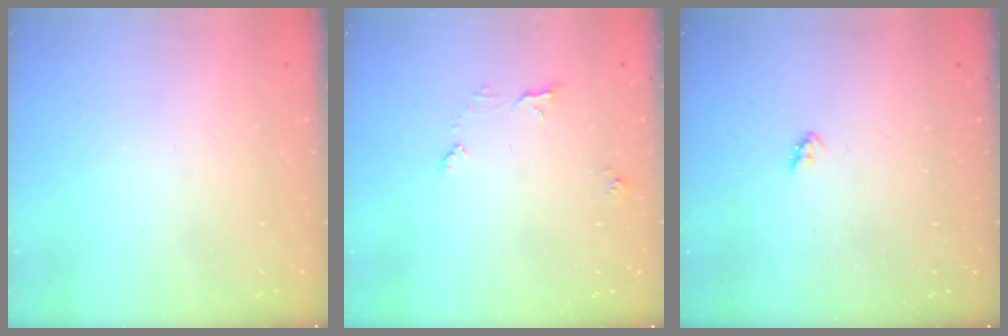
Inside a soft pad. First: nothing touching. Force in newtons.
{"total": 4.7, "press": 4.7, "slide": 0.5}
{"total": 2.7, "press": 2.7, "slide": 0.3}